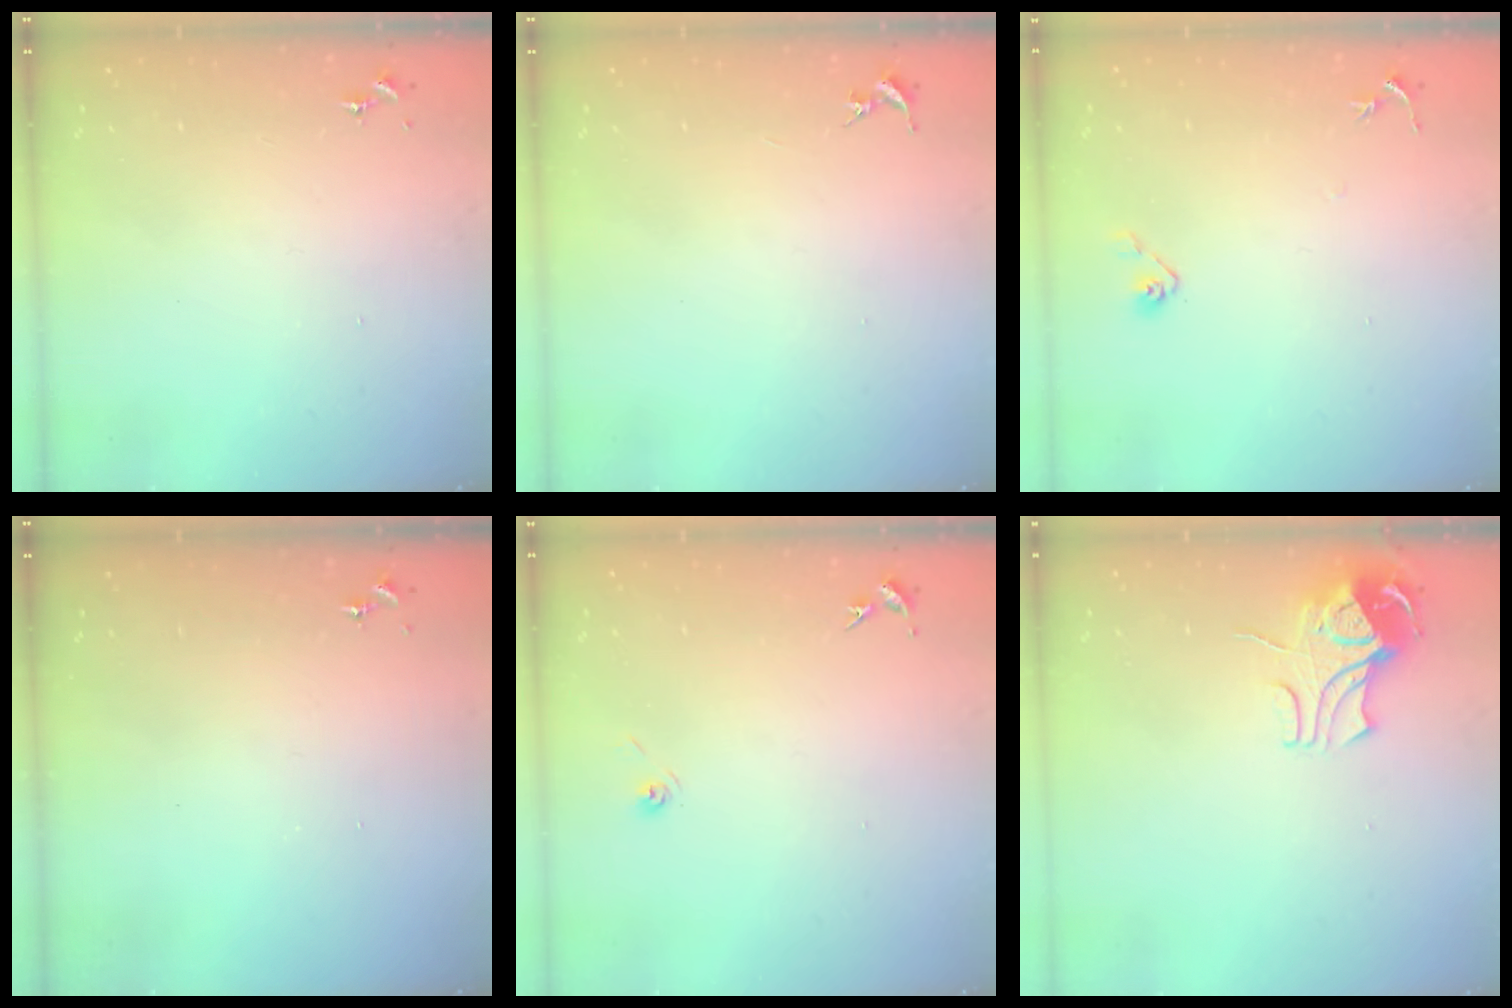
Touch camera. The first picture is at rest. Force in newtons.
{"total": 0.0}
{"total": 4.5, "press": 4.4, "slide": 0.8}
{"total": 0.0}
{"total": 3.3, "press": 2.7, "slide": 2.0}
{"total": 9.0, "press": 8.9, "slide": 1.0}